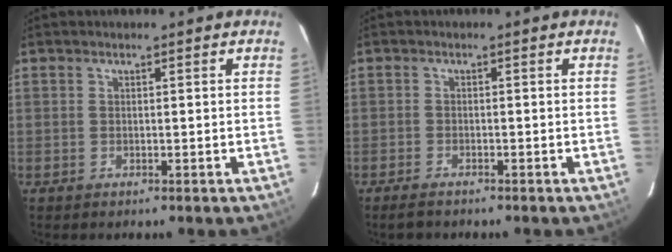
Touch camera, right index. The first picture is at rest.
{"total": 2.4, "force": [-2.2, 0.6, 0.9], "torque": [-0.029, -0.005, -0.040]}